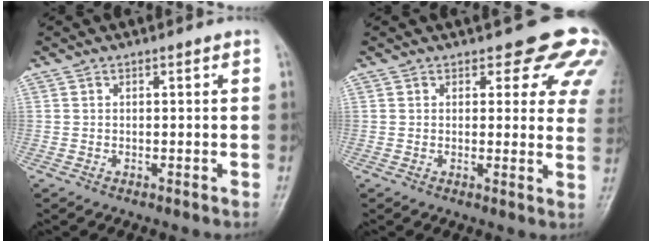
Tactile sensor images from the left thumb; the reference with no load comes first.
{"total": 11.2, "force": [7.9, 4.9, 6.2], "torque": [-0.017, -0.036, 0.068]}